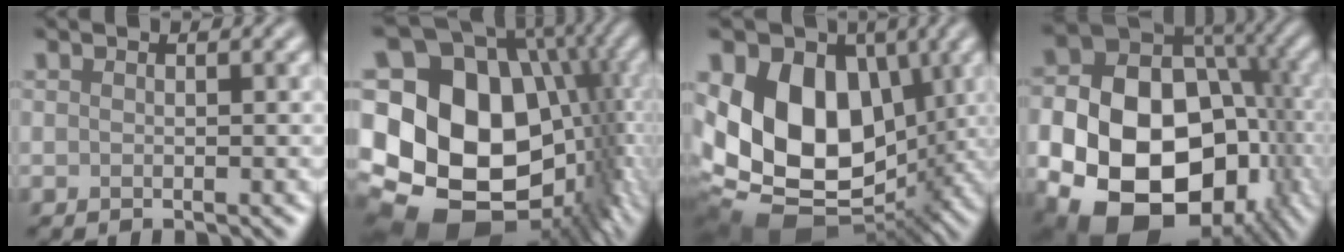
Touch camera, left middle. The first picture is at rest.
{"total": 20.6, "force": [-1.2, 15.3, 13.8], "torque": [-0.222, -0.005, 0.010]}
{"total": 16.6, "force": [1.3, 11.8, 11.6], "torque": [-0.186, -0.001, 0.035]}
{"total": 21.3, "force": [-6.3, 16.1, 12.4], "torque": [-0.205, -0.045, -0.102]}